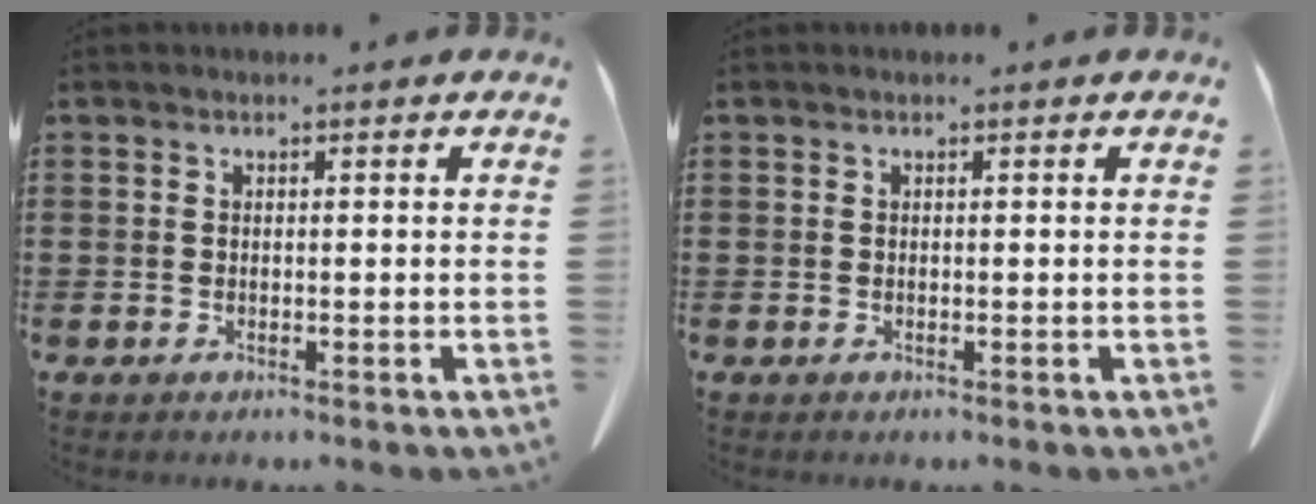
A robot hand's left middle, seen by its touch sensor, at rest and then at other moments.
{"total": 0.0}